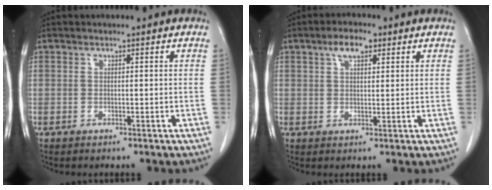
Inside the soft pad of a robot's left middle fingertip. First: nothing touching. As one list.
[{"total": 4.0, "force": [2.2, 1.6, 2.9], "torque": [-0.058, 0.011, 0.040]}]